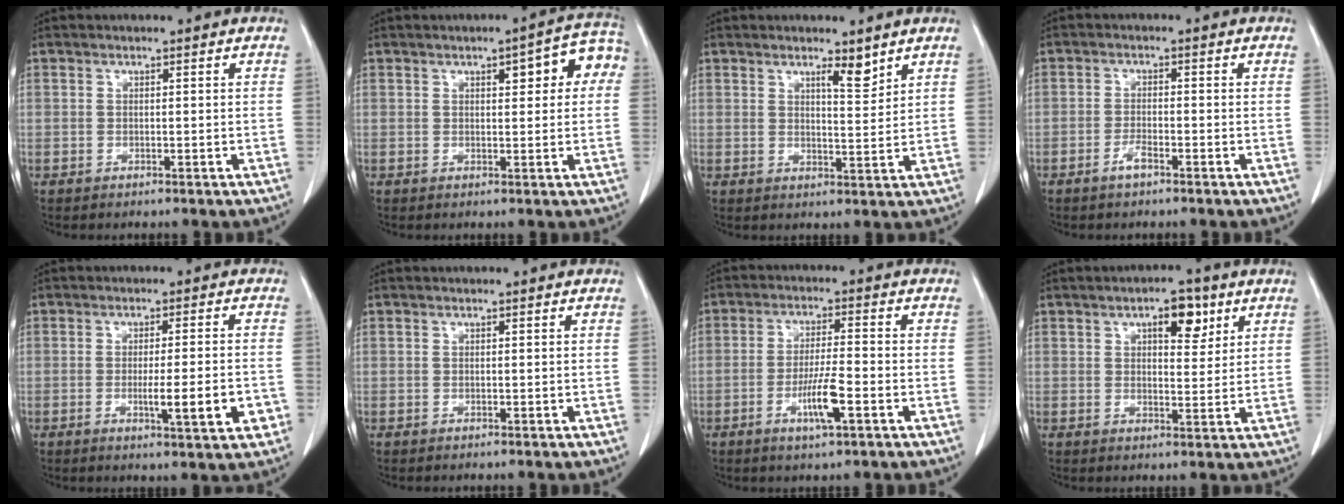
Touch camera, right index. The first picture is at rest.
{"total": 7.0, "force": [2.1, 2.3, 6.2], "torque": [-0.068, 0.027, 0.018]}
{"total": 3.5, "force": [2.6, 0.6, 2.2], "torque": [-0.039, -0.007, 0.044]}
{"total": 2.2, "force": [-1.5, 0.4, 1.5], "torque": [-0.032, 0.000, -0.030]}
{"total": 7.1, "force": [-2.1, 0.6, 6.8], "torque": [-0.096, -0.008, -0.025]}
{"total": 0.0}
{"total": 6.5, "force": [-2.6, 0.5, 5.9], "torque": [-0.112, -0.006, -0.046]}
{"total": 5.8, "force": [3.0, 2.4, 4.4], "torque": [-0.063, 0.003, 0.042]}